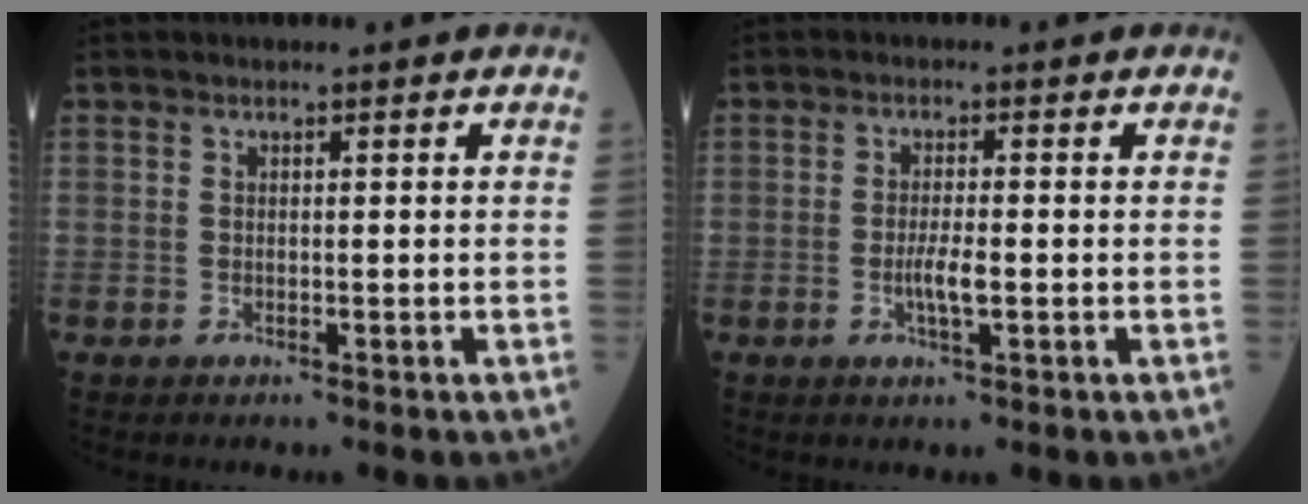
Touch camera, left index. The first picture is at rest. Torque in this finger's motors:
{"motor_torque": [0.46, 0.16, 0.11, 0.06]}